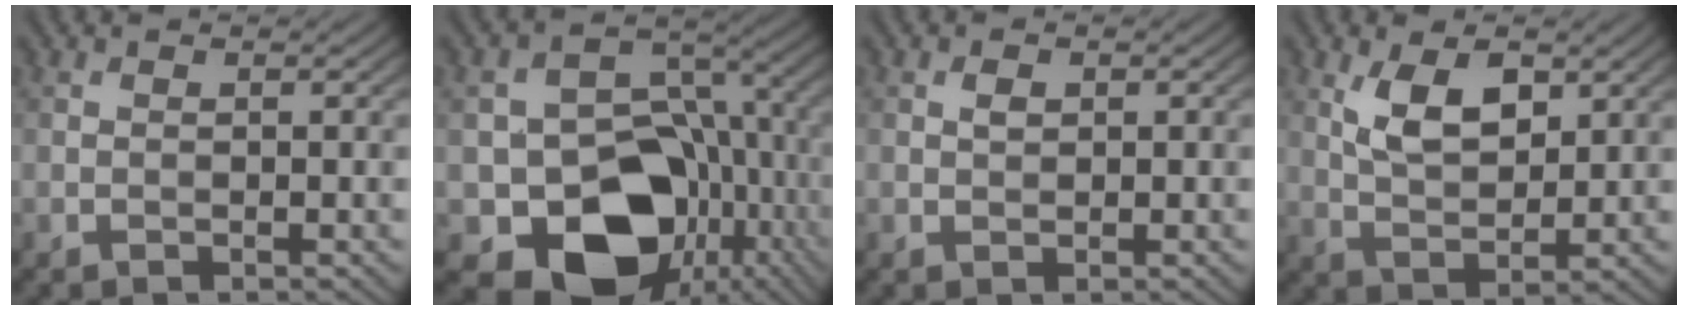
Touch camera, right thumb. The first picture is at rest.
{"total": 15.4, "force": [-5.8, 11.5, 8.5], "torque": [-0.130, -0.039, -0.093]}
{"total": 1.1, "force": [0.4, 0.7, 0.7], "torque": [-0.014, 0.003, 0.006]}
{"total": 6.1, "force": [2.7, 2.9, 4.7], "torque": [-0.098, -0.004, 0.052]}